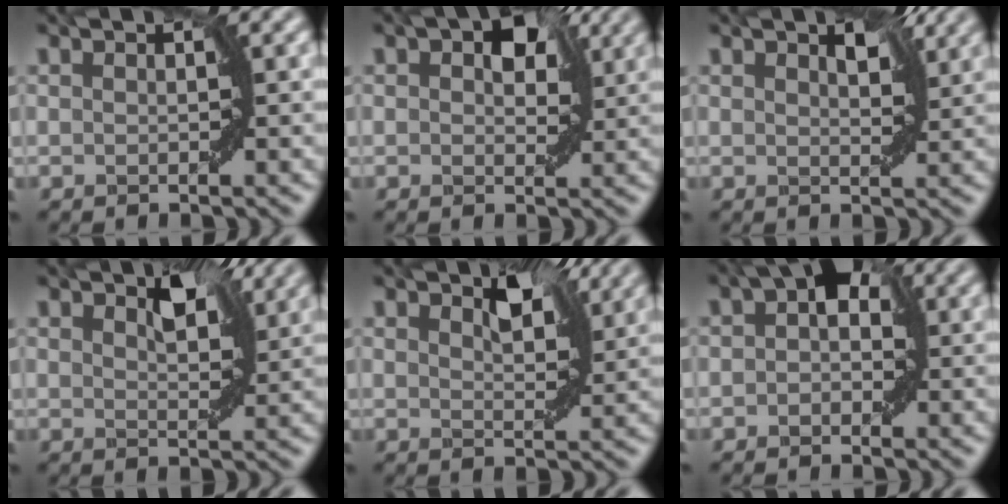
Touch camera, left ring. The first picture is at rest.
{"total": 4.3, "force": [1.8, 2.4, 3.0], "torque": [-0.038, 0.005, 0.022]}
{"total": 2.9, "force": [1.9, 0.9, 1.9], "torque": [-0.031, 0.002, 0.032]}
{"total": 3.9, "force": [2.5, 1.4, 2.6], "torque": [-0.045, 0.003, 0.038]}
{"total": 3.9, "force": [2.6, 1.4, 2.6], "torque": [-0.044, 0.002, 0.039]}
{"total": 3.9, "force": [1.0, 2.5, 2.8], "torque": [-0.027, 0.014, 0.000]}